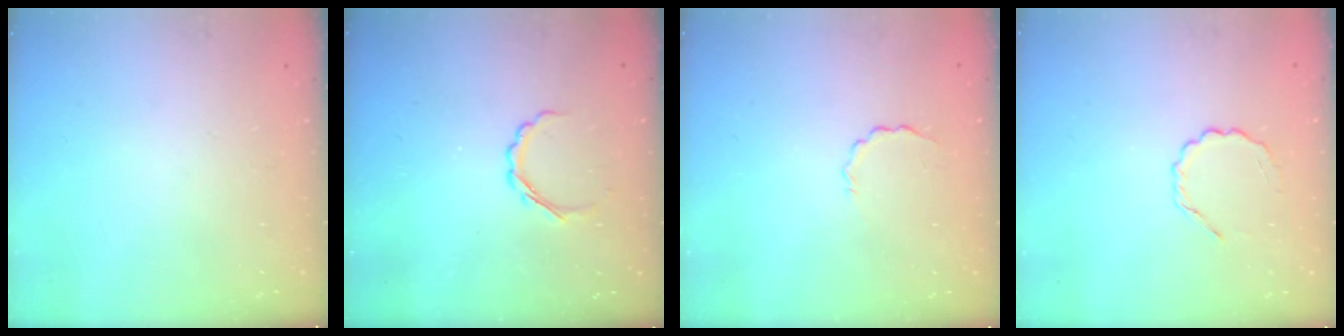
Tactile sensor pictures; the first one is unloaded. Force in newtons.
{"total": 4.4, "press": 4.2, "slide": 1.1}
{"total": 2.6, "press": 2.5, "slide": 0.8}
{"total": 2.5, "press": 2.3, "slide": 0.9}